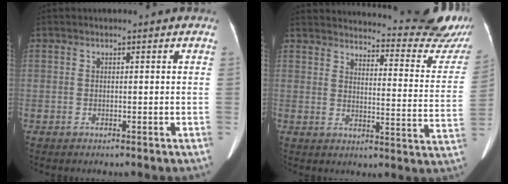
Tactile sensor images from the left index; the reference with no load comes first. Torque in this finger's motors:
{"motor_torque": [0.52, -1.18, 0.13, 0.09]}